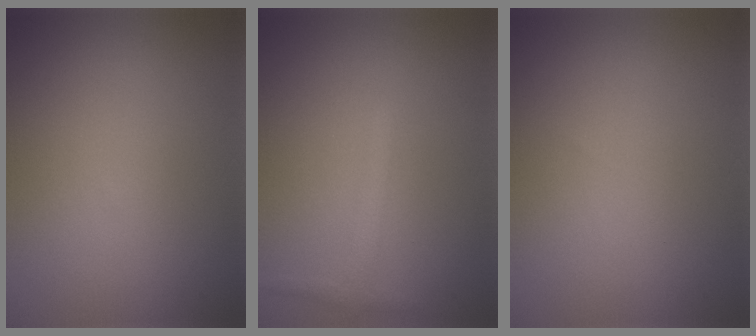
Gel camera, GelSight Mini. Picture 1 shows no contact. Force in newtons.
{"total": 1.4, "press": 1.4, "slide": 0.1}
{"total": 0.0}